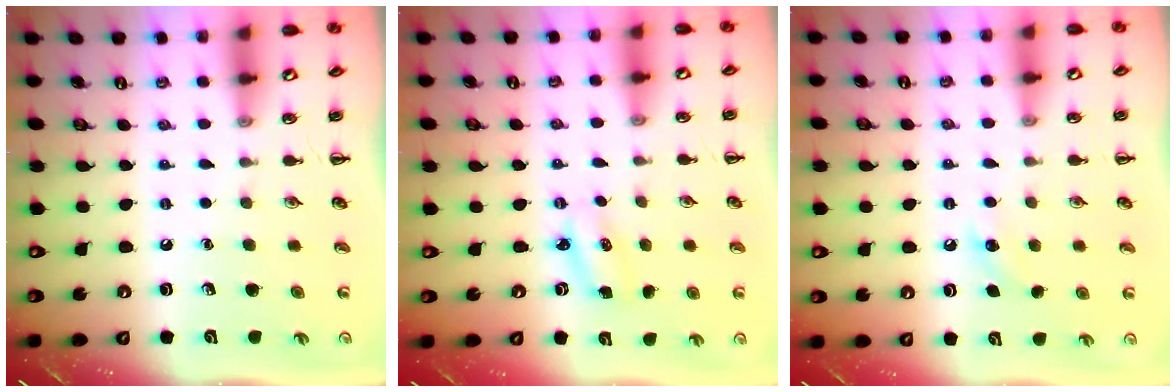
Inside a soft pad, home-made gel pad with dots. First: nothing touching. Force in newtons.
{"total": 2.6, "press": 2.6, "slide": 0.5}
{"total": 5.4, "press": 5.2, "slide": 1.7}